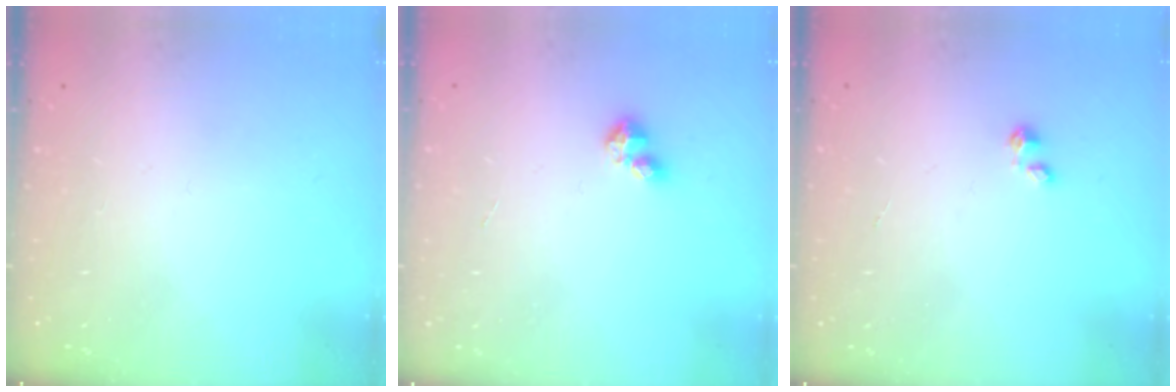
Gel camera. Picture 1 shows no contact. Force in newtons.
{"total": 2.8, "press": 2.8, "slide": 0.2}
{"total": 0.0}